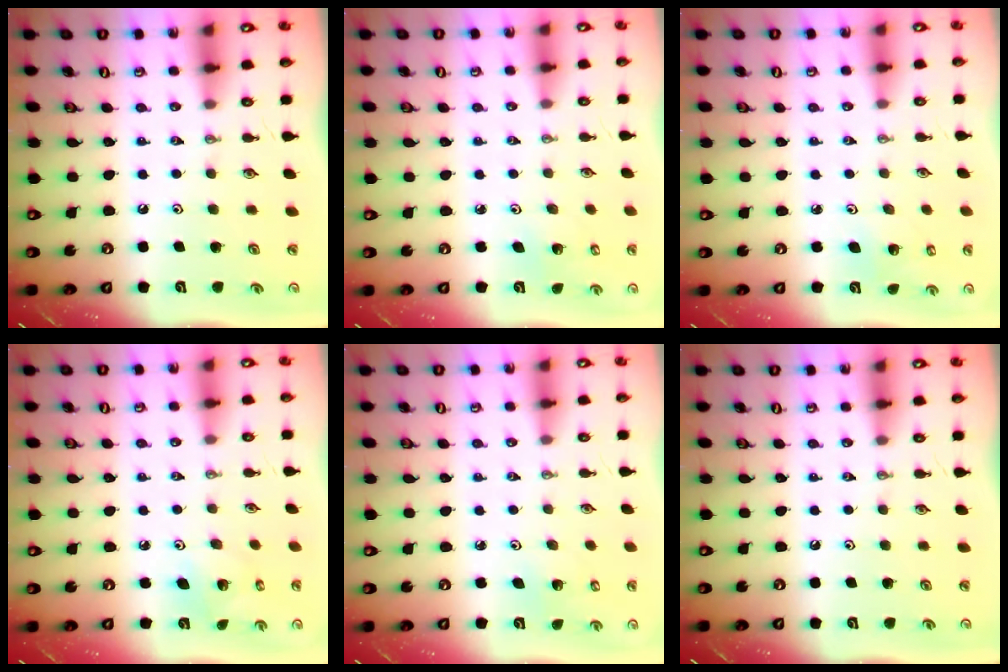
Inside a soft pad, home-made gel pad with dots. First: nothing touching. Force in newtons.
{"total": 1.7, "press": 1.7, "slide": 0.1}
{"total": 3.7, "press": 3.6, "slide": 0.8}
{"total": 4.6, "press": 4.6, "slide": 0.3}
{"total": 1.7, "press": 1.7, "slide": 0.1}
{"total": 0.0}